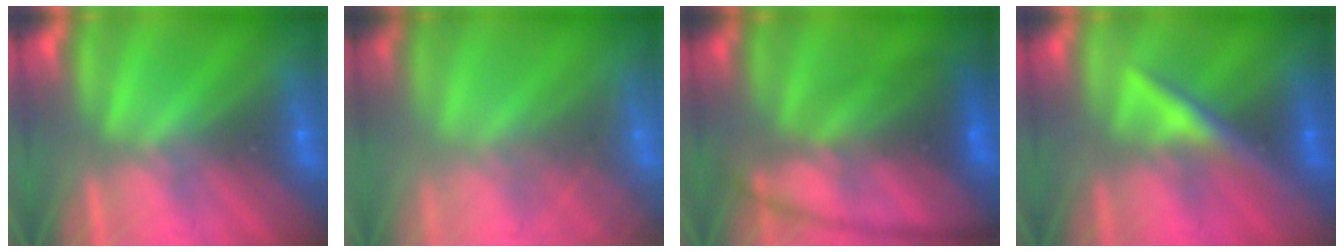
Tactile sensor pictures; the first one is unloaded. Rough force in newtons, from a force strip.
{"total": 5.7}
{"total": 7.2}
{"total": 3.4}